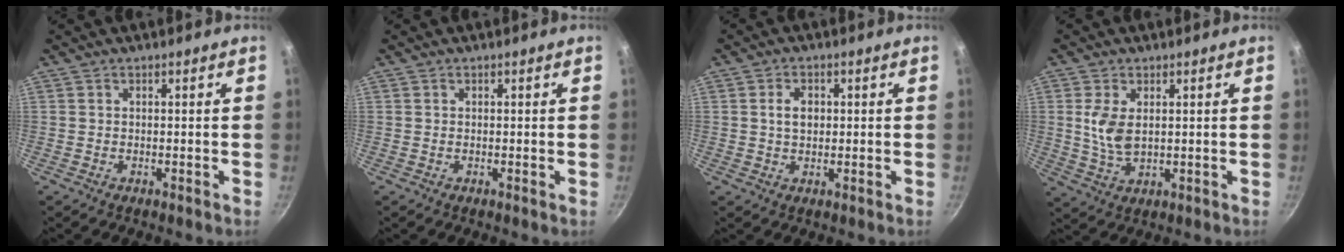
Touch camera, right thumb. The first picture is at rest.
{"total": 0.0}
{"total": 3.6, "force": [0.5, 2.5, 2.6], "torque": [-0.031, 0.003, 0.009]}
{"total": 6.3, "force": [1.2, 3.5, 5.1], "torque": [-0.101, -0.010, 0.029]}